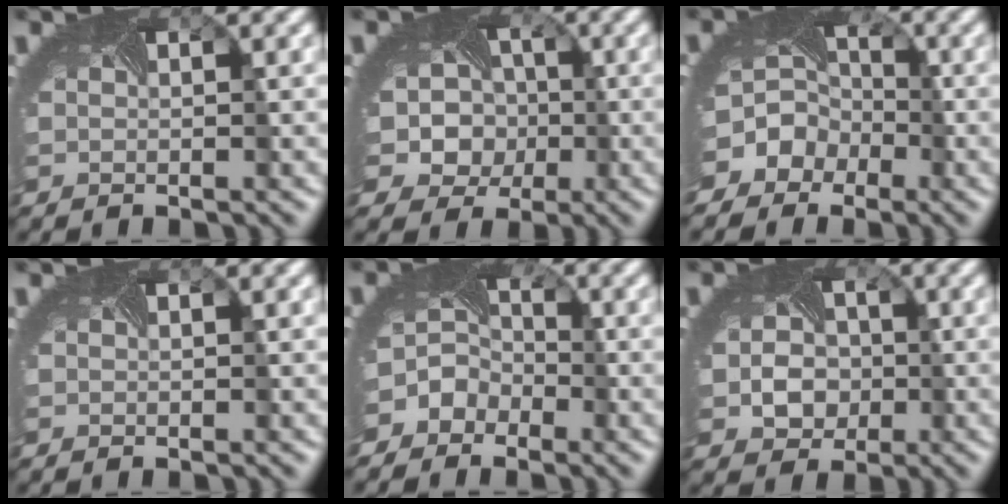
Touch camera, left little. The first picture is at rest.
{"total": 10.3, "force": [-0.7, 9.0, 5.0], "torque": [-0.088, 0.009, -0.047]}
{"total": 8.7, "force": [-3.8, 7.4, 2.7], "torque": [-0.053, -0.012, -0.076]}
{"total": 0.0}
{"total": 5.1, "force": [-3.0, 4.0, 1.1], "torque": [0.004, -0.001, -0.057]}
{"total": 4.9, "force": [-0.7, 4.1, 2.6], "torque": [-0.032, -0.009, -0.005]}